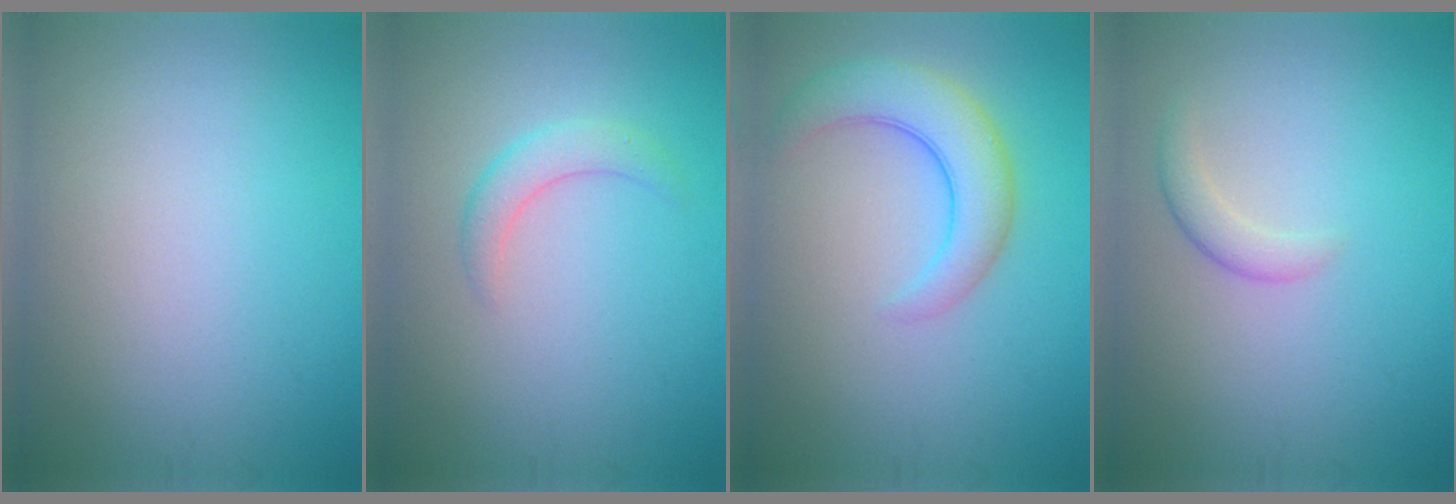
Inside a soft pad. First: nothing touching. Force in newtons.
{"total": 2.2, "press": 2.2, "slide": 0.1}
{"total": 4.7, "press": 4.7, "slide": 0.3}
{"total": 1.6, "press": 1.6, "slide": 0.0}